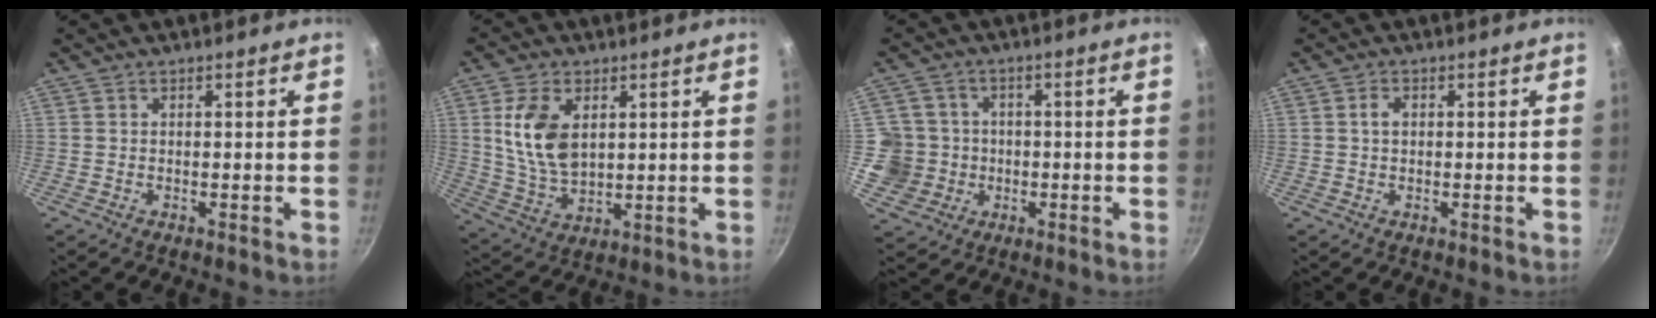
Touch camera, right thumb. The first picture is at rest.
{"total": 11.6, "force": [3.0, 7.1, 8.7], "torque": [-0.155, -0.023, 0.067]}
{"total": 7.9, "force": [-0.8, 7.8, 1.0], "torque": [0.022, 0.013, -0.017]}
{"total": 1.8, "force": [0.3, 1.3, 1.3], "torque": [-0.021, 0.005, 0.004]}